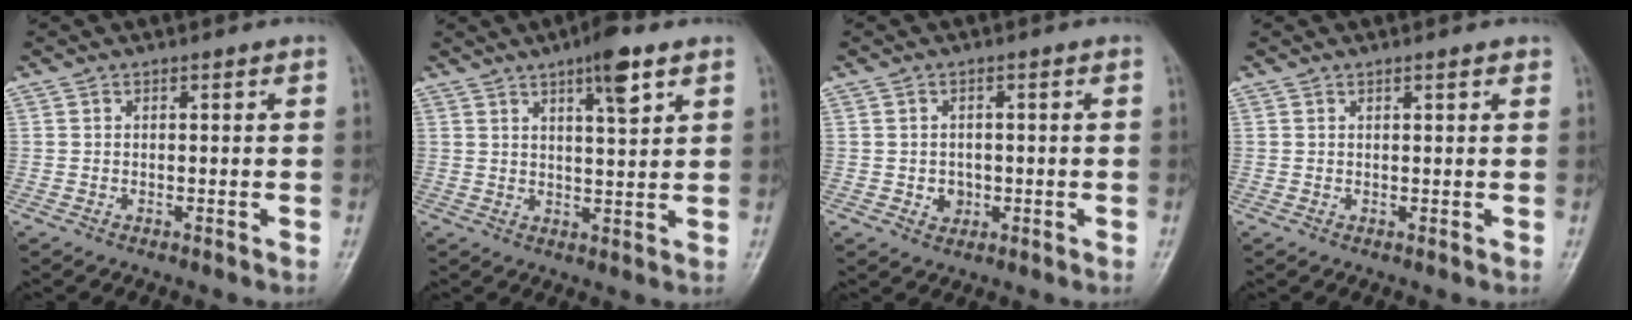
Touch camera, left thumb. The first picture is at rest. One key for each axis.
{"total": 7.1, "fx": 4.1, "fy": 1.6, "fz": 5.6, "tx": -0.080, "ty": -0.018, "tz": 0.062}
{"total": 2.8, "fx": -0.5, "fy": 2.5, "fz": 1.3, "tx": -0.007, "ty": 0.003, "tz": -0.002}
{"total": 1.3, "fx": 0.9, "fy": 0.4, "fz": 0.9, "tx": -0.012, "ty": -0.003, "tz": 0.011}